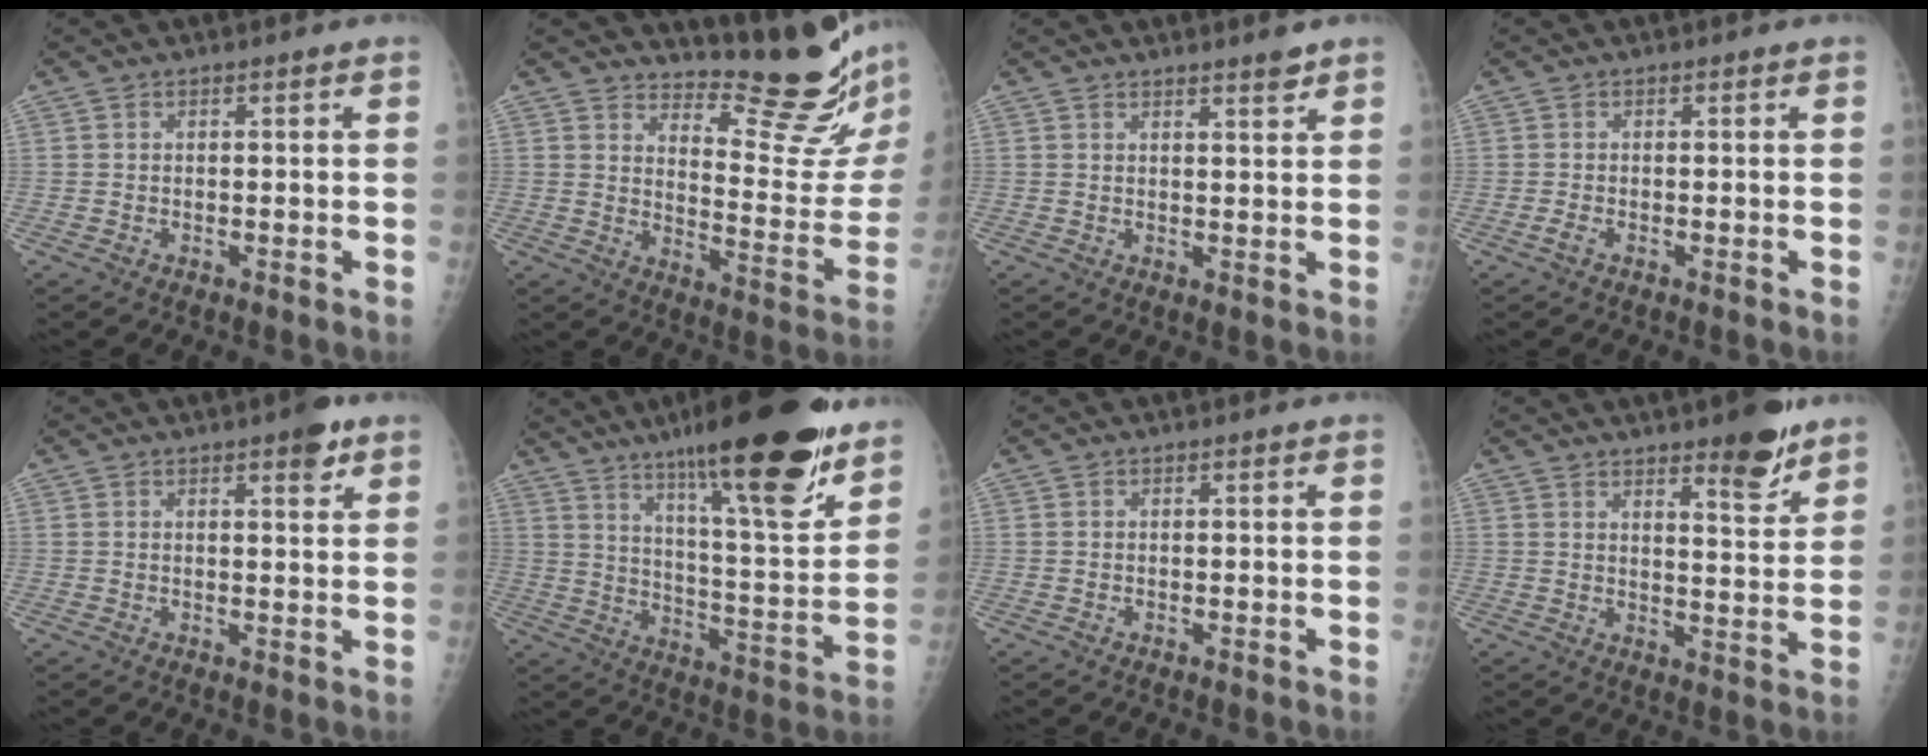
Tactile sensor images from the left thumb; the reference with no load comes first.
{"total": 17.9, "force": [16.5, 2.4, 6.6], "torque": [-0.061, -0.188, 0.214]}
{"total": 2.3, "force": [2.0, 0.2, 1.2], "torque": [-0.015, -0.018, 0.030]}
{"total": 0.9, "force": [-0.3, 0.3, 0.8], "torque": [-0.018, -0.003, -0.007]}
{"total": 4.0, "force": [2.5, 1.3, 2.9], "torque": [-0.031, -0.011, 0.029]}
{"total": 25.8, "force": [17.6, 4.6, 18.3], "torque": [-0.257, -0.071, 0.276]}
{"total": 0.0}
{"total": 8.7, "force": [6.1, 2.2, 5.8], "torque": [-0.062, -0.043, 0.088]}